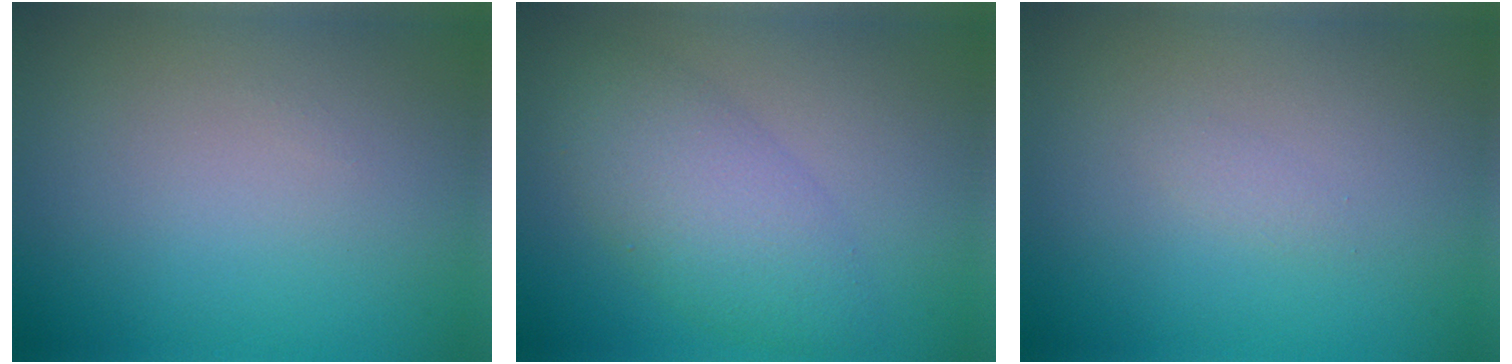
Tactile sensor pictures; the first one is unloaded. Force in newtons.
{"total": 4.9, "press": 4.9, "slide": 0.1}
{"total": 0.7, "press": 0.6, "slide": 0.1}